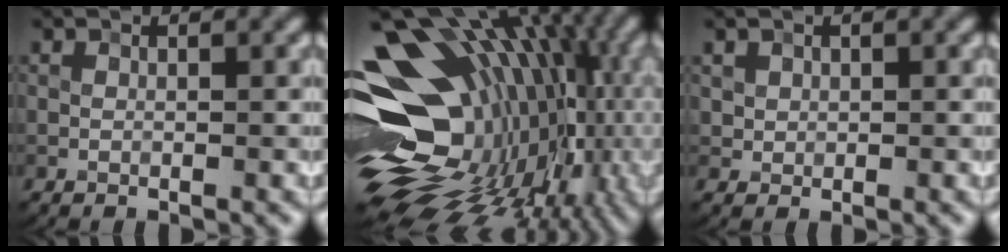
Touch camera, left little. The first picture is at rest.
{"total": 19.7, "force": [-1.7, 14.0, 13.7], "torque": [-0.232, 0.009, -0.010]}
{"total": 1.4, "force": [0.7, 1.2, 0.5], "torque": [-0.015, -0.009, 0.027]}